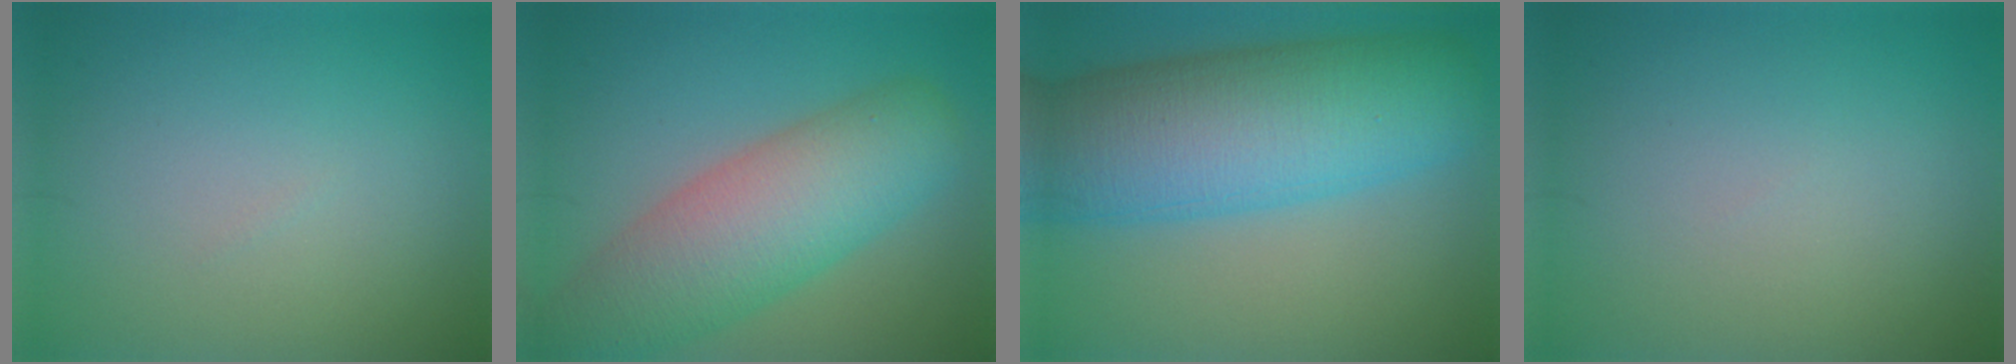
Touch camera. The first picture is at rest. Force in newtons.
{"total": 8.9, "press": 8.9, "slide": 0.6}
{"total": 13.1, "press": 13.1, "slide": 0.1}
{"total": 0.0}